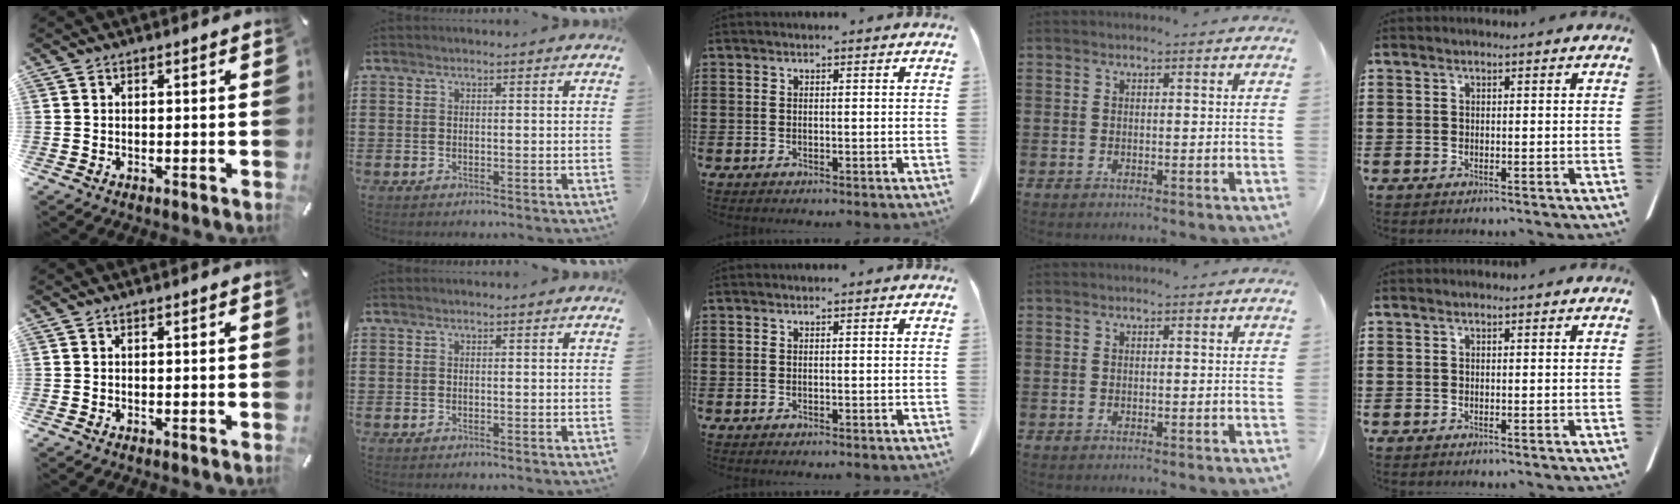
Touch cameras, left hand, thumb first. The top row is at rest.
{}